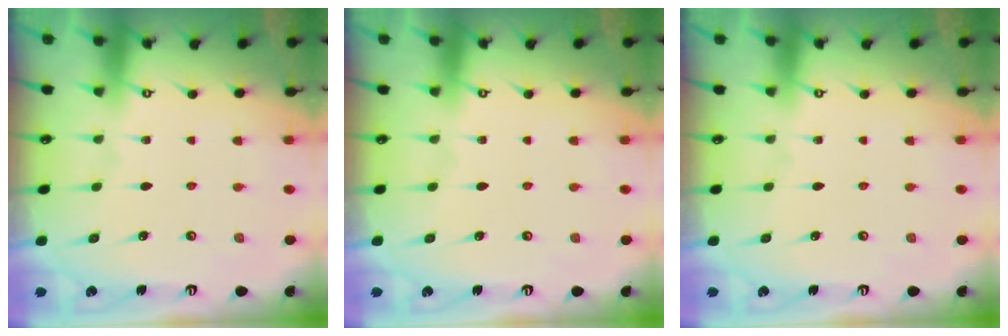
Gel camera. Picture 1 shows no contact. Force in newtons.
{"total": 0.0}
{"total": 0.0}